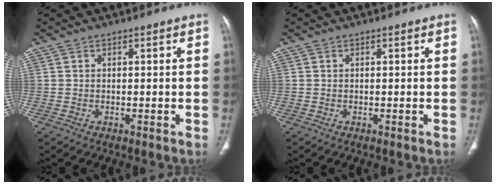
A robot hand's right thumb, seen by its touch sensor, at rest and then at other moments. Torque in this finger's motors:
{"motor_torque": [-0.04, 0.04, 0.00, 0.00, 0.00]}